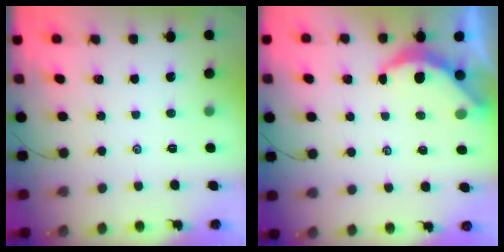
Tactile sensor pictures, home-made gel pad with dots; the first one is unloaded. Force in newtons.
{"total": 5.9, "press": 5.9, "slide": 0.5}